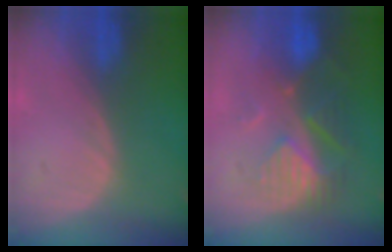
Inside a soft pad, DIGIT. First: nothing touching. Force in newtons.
{"total": 8.6, "press": 8.1, "slide": 3.1}